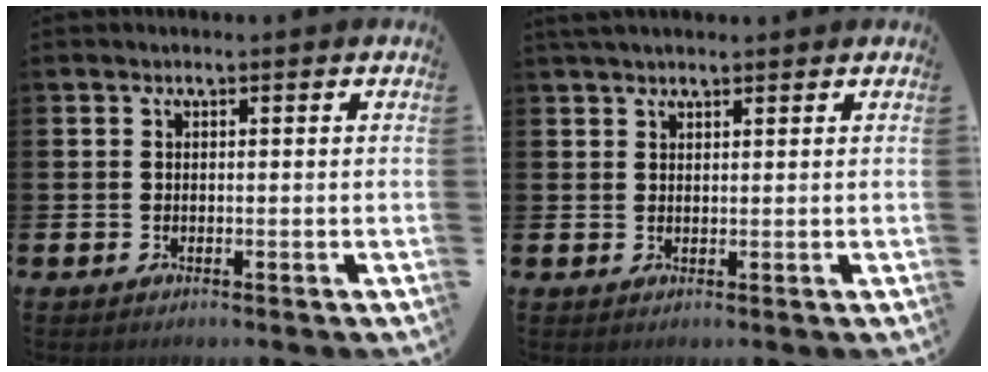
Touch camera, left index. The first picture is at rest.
{"total": 2.0, "force": [1.8, 0.6, 0.7], "torque": [-0.003, 0.000, 0.030]}